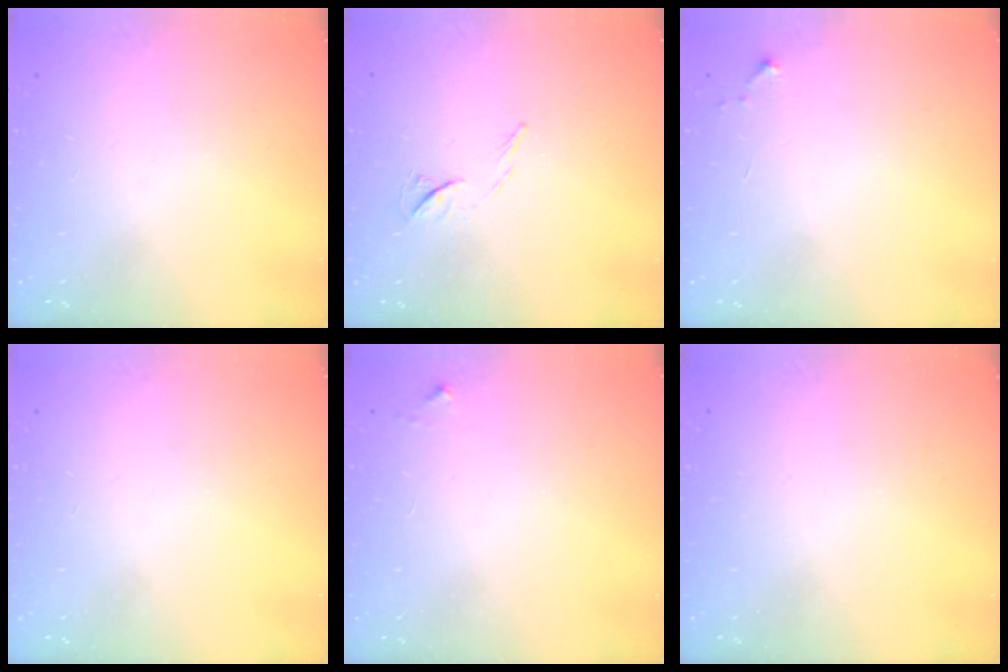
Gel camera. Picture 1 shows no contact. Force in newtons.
{"total": 5.7, "press": 5.6, "slide": 1.2}
{"total": 2.6, "press": 2.6, "slide": 0.4}
{"total": 0.0}
{"total": 2.8, "press": 2.8, "slide": 0.2}
{"total": 0.0}